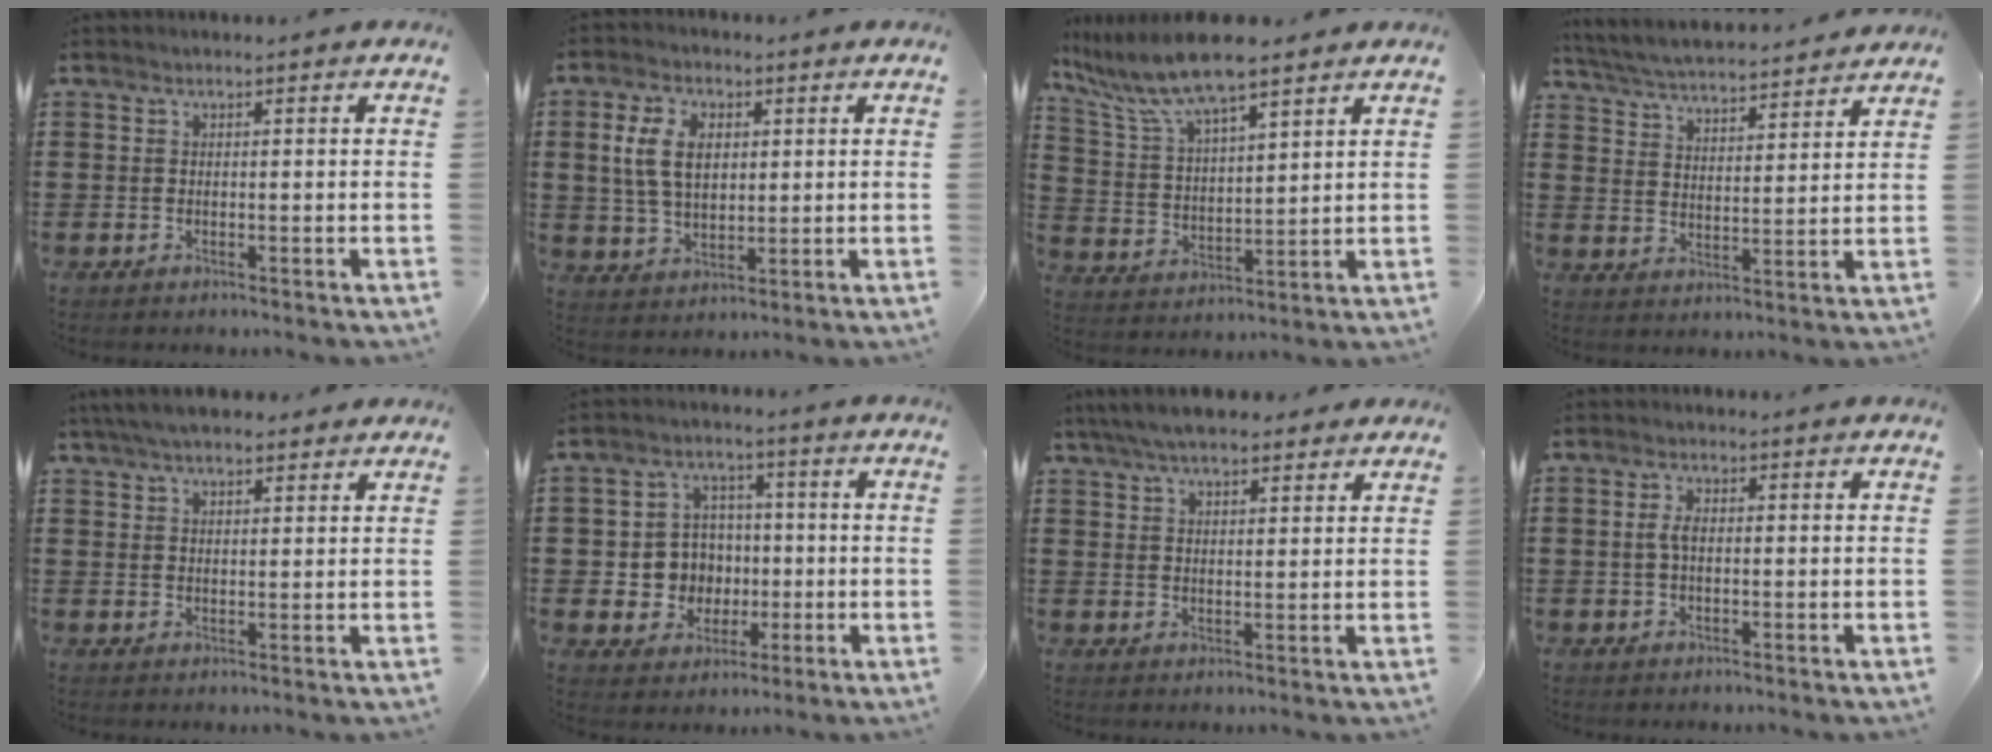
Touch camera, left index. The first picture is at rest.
{"total": 7.2, "force": [1.8, 4.3, 5.4], "torque": [-0.124, 0.006, 0.025]}
{"total": 9.8, "force": [8.1, 1.3, 5.4], "torque": [-0.133, -0.025, 0.142]}
{"total": 4.8, "force": [4.8, -0.2, 0.9], "torque": [-0.042, -0.035, 0.079]}
{"total": 5.0, "force": [4.3, 1.2, 2.1], "torque": [-0.053, -0.003, 0.081]}
{"total": 6.6, "force": [-0.3, 6.4, 1.7], "torque": [-0.057, 0.018, 0.001]}
{"total": 6.2, "force": [5.2, 1.7, 2.9], "torque": [-0.071, -0.003, 0.097]}
{"total": 2.6, "force": [0.2, 1.1, 2.3], "torque": [-0.056, 0.001, -0.001]}